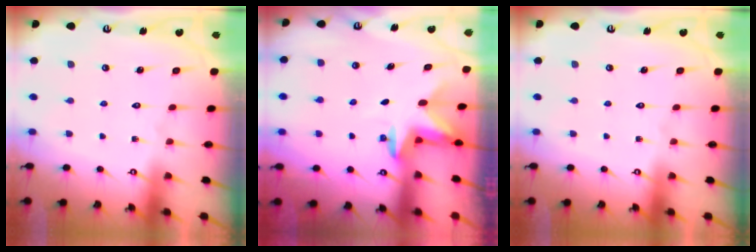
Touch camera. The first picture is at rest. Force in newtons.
{"total": 2.8, "press": 2.8, "slide": 0.2}
{"total": 0.0}